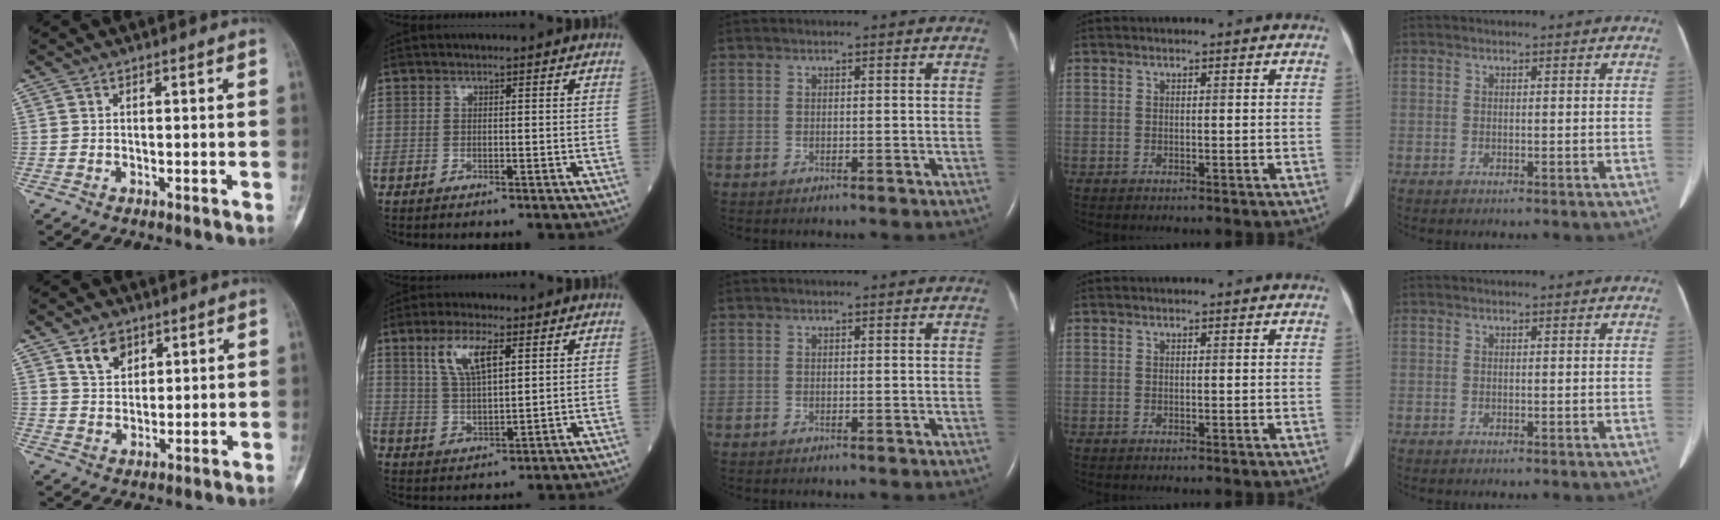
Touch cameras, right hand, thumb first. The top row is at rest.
{"thumb": {"total": 5.9, "force": [3.3, 4.0, 2.7], "torque": [-0.021, -0.022, 0.064]}, "index": {"total": 8.0, "force": [3.5, 2.7, 6.7], "torque": [-0.144, 0.010, 0.073]}}